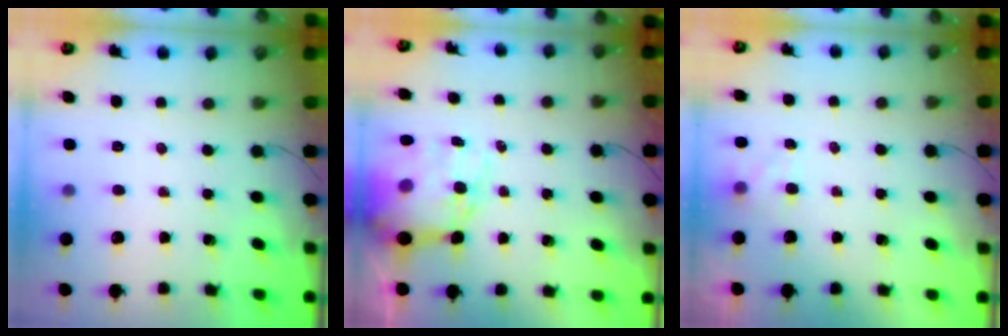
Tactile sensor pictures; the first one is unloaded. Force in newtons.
{"total": 14.3, "press": 13.8, "slide": 3.7}
{"total": 4.3, "press": 4.1, "slide": 1.2}